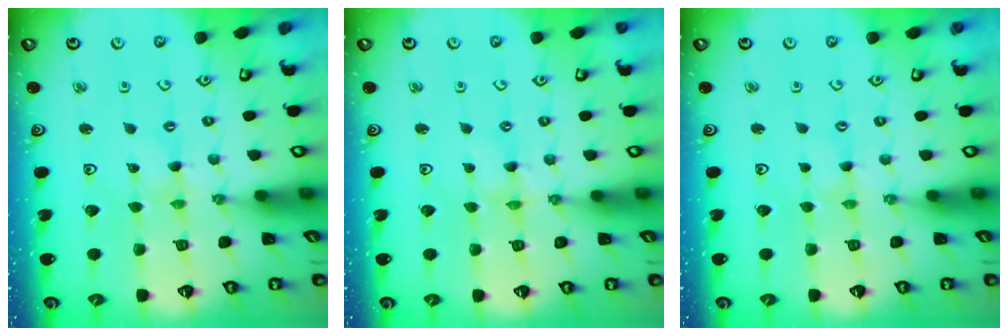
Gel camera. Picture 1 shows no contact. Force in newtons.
{"total": 0.0}
{"total": 0.0}